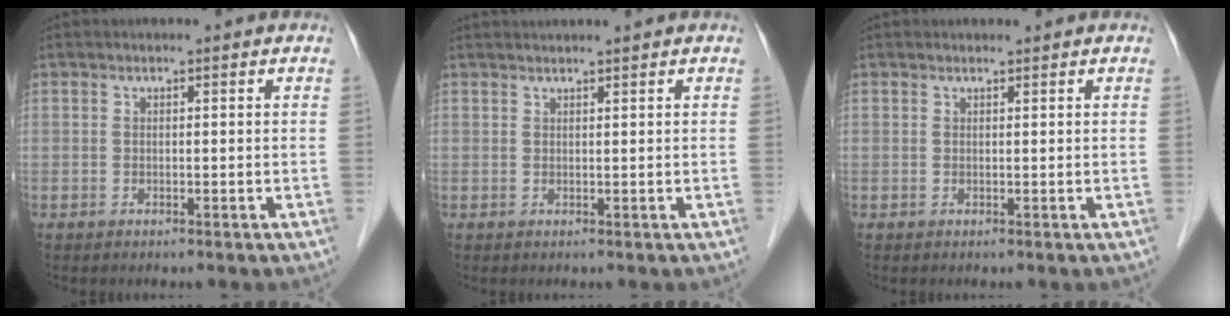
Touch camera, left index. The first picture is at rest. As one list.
[{"total": 3.6, "force": [3.3, -0.4, 1.4], "torque": [-0.014, 0.024, 0.050]}, {"total": 0.5, "force": [0.5, -0.1, 0.0], "torque": [-0.007, -0.001, 0.009]}]